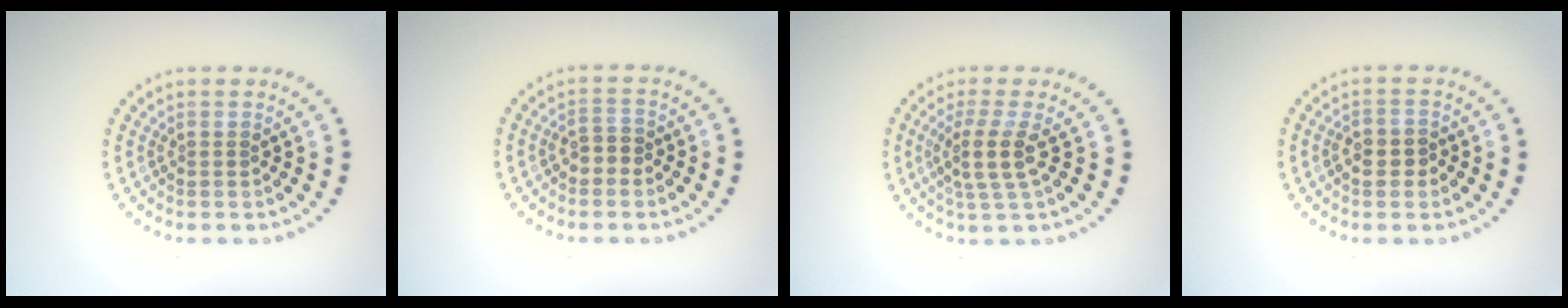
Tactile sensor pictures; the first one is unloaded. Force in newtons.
{"total": 1.6, "press": 1.5, "slide": 0.5}
{"total": 3.0, "press": 2.2, "slide": 2.0}
{"total": 1.7, "press": 1.6, "slide": 0.5}